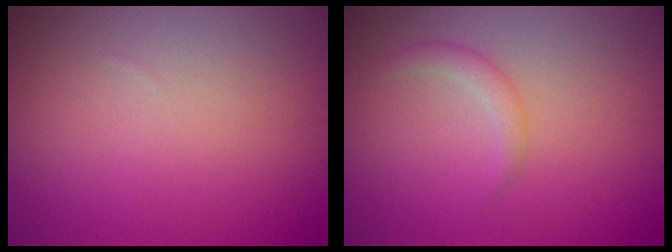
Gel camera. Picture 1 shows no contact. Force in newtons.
{"total": 1.4, "press": 1.4, "slide": 0.0}